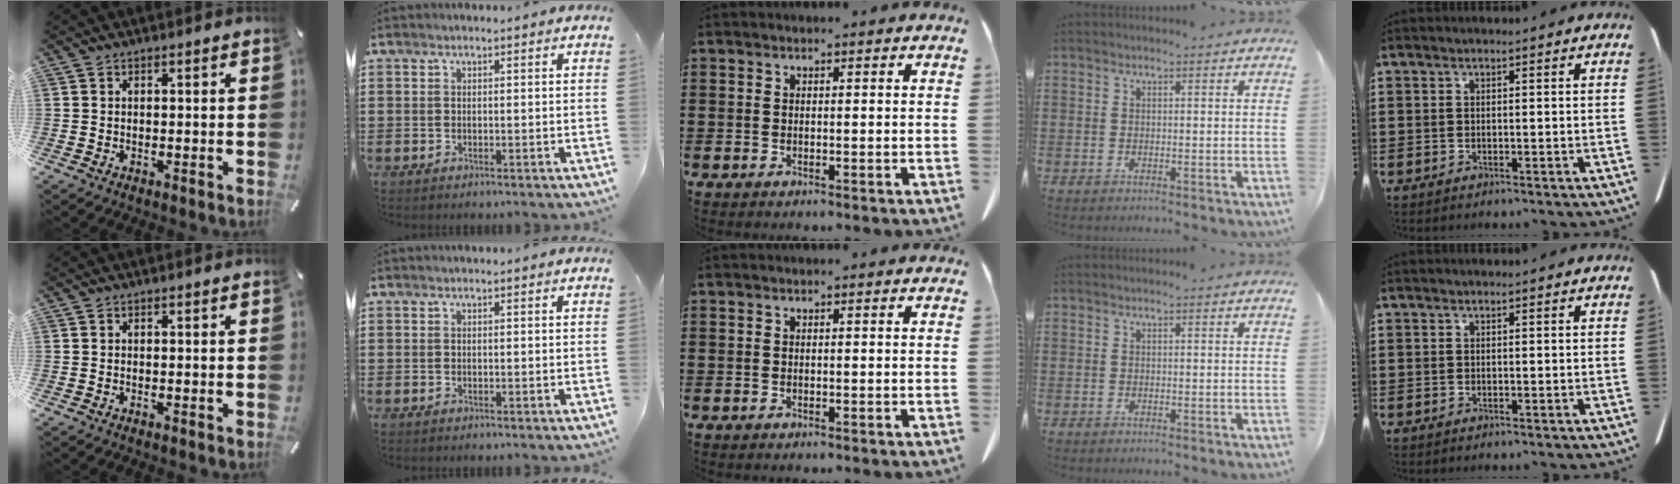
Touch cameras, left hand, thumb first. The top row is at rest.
{}